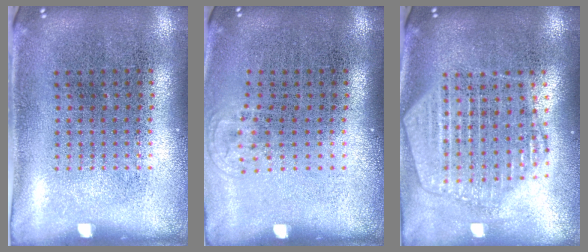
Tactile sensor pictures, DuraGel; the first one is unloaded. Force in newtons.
{"total": 0.6, "press": 0.5, "slide": 0.3}
{"total": 2.1, "press": 1.9, "slide": 0.9}